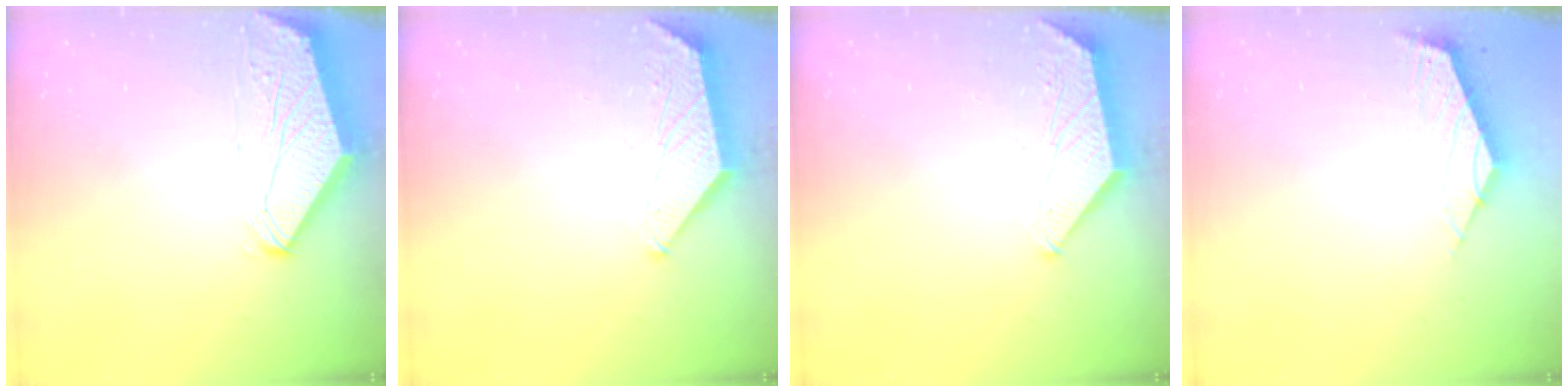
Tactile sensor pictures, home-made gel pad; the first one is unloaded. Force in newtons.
{"total": 1.1, "press": 1.1, "slide": 0.3}
{"total": 1.1, "press": 1.1, "slide": 0.3}
{"total": 2.5, "press": 2.5, "slide": 0.6}